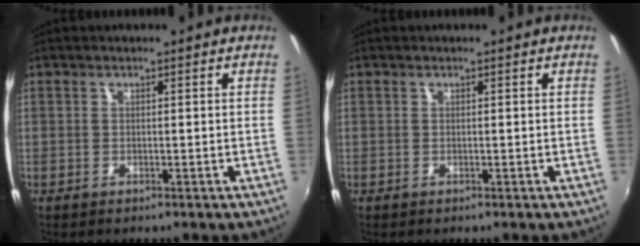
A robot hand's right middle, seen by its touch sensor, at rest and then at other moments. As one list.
[{"total": 0.0}]